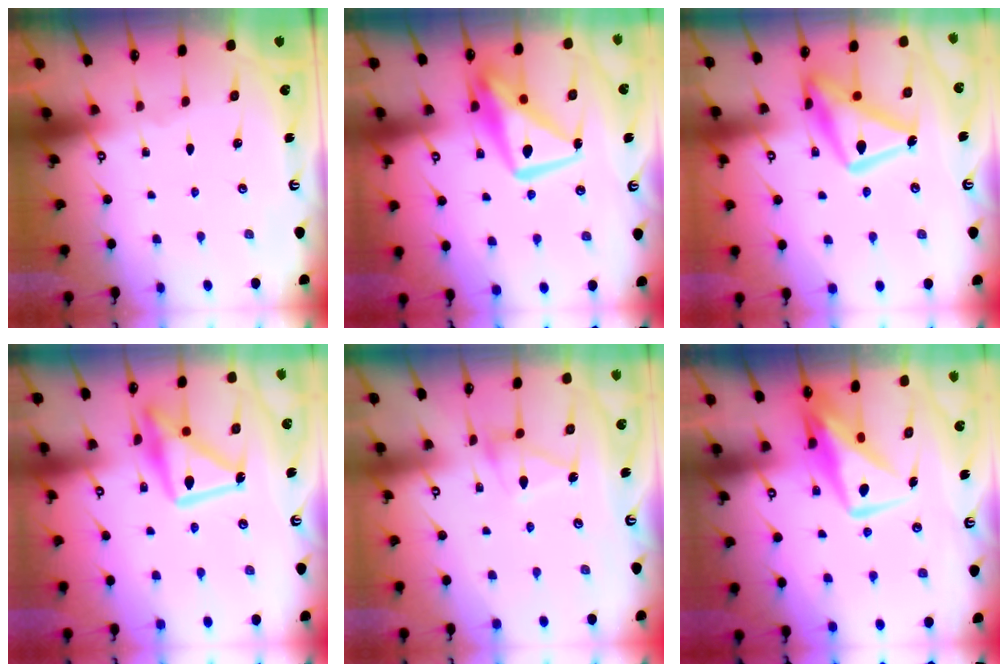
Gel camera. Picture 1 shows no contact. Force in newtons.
{"total": 12.8, "press": 12.7, "slide": 1.7}
{"total": 18.3, "press": 18.2, "slide": 1.3}
{"total": 15.3, "press": 15.3, "slide": 1.2}
{"total": 10.2, "press": 10.1, "slide": 0.6}
{"total": 10.2, "press": 10.2, "slide": 1.1}